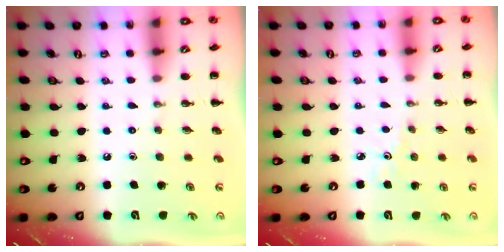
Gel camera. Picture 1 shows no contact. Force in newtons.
{"total": 2.2, "press": 2.1, "slide": 0.7}